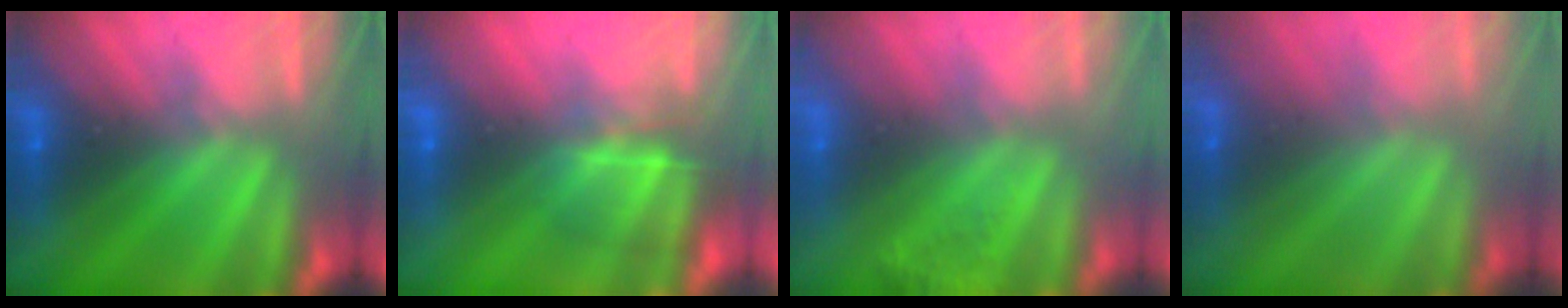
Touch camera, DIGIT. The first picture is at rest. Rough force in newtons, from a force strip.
{"total": 5.1}
{"total": 9.2}
{"total": 2.1}